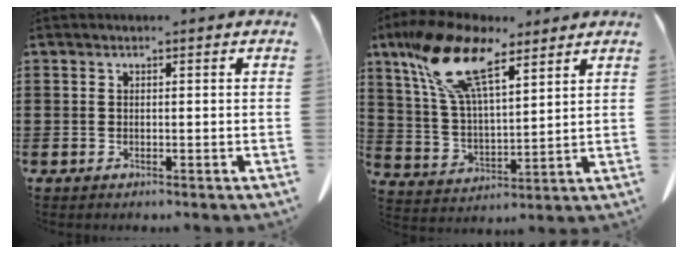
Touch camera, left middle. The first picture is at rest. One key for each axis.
{"total": 14.6, "fx": 9.5, "fy": 5.0, "fz": 9.9, "tx": -0.228, "ty": -0.020, "tz": 0.168}